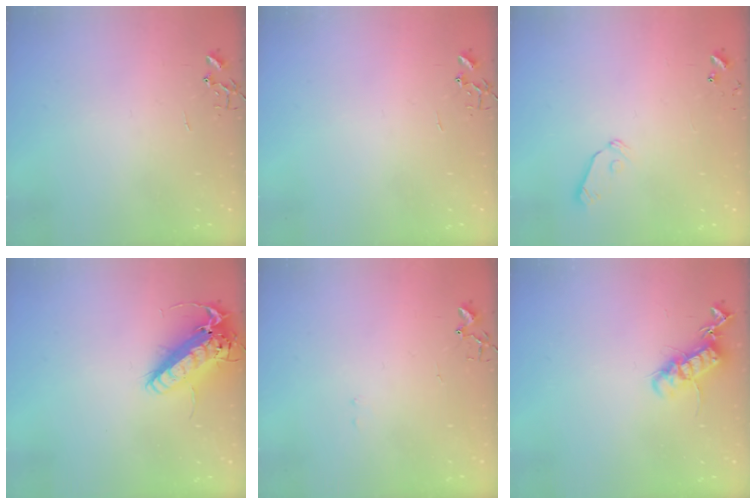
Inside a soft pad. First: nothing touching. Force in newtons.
{"total": 0.0}
{"total": 6.0, "press": 6.0, "slide": 0.7}
{"total": 17.8, "press": 17.5, "slide": 3.4}
{"total": 6.8, "press": 6.8, "slide": 0.6}
{"total": 12.9, "press": 12.9, "slide": 0.3}